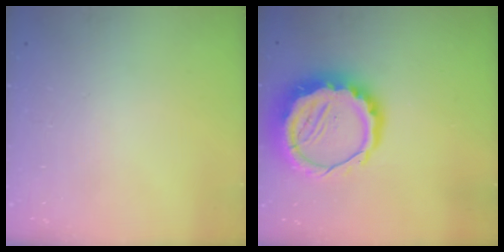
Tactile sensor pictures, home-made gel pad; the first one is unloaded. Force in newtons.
{"total": 13.2, "press": 12.8, "slide": 3.3}